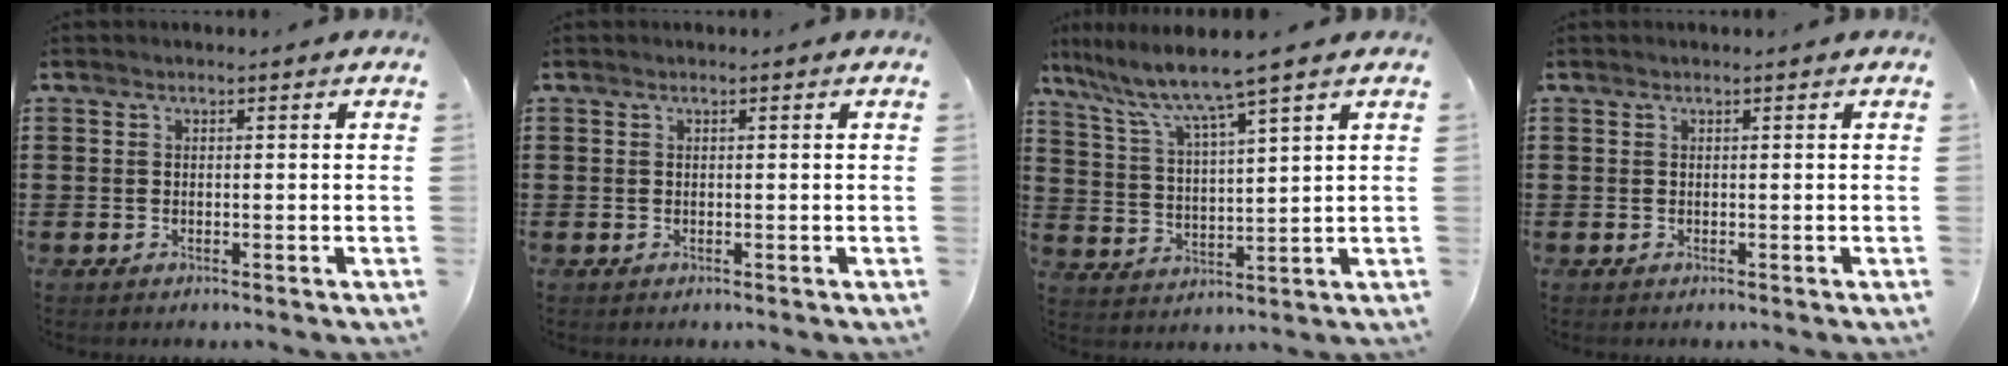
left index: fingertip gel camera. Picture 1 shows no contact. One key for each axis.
{"total": 0.0}
{"total": 7.1, "fx": 5.7, "fy": -0.4, "fz": 4.1, "tx": -0.102, "ty": -0.034, "tz": 0.092}
{"total": 0.0}